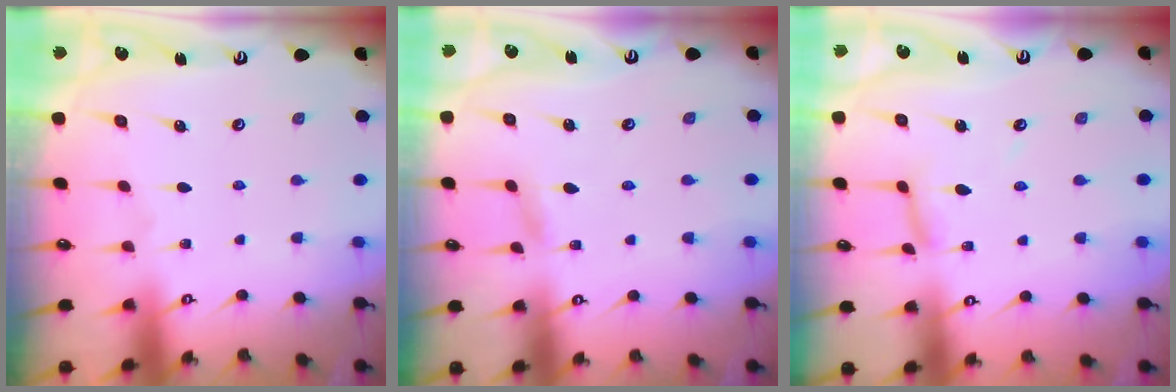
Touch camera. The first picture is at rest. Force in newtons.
{"total": 3.1, "press": 3.1, "slide": 0.3}
{"total": 5.2, "press": 5.2, "slide": 0.5}